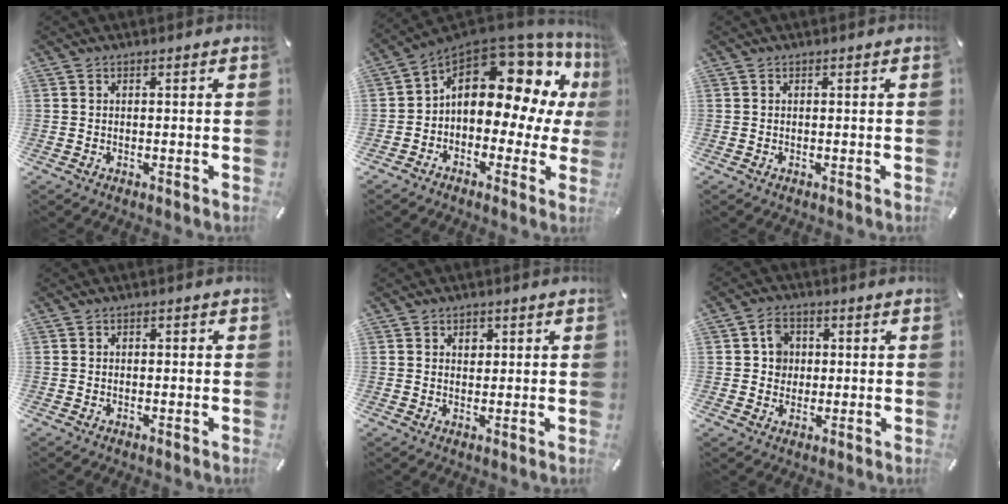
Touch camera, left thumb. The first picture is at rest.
{"total": 16.1, "force": [5.5, 9.8, 11.5], "torque": [-0.164, -0.049, 0.084]}
{"total": 0.0}
{"total": 0.6, "force": [-0.3, 0.4, 0.3], "torque": [-0.006, 0.001, -0.007]}
{"total": 2.0, "force": [0.7, 1.6, 0.8], "torque": [0.006, -0.005, 0.007]}
{"total": 5.4, "force": [0.9, 5.0, 1.9], "torque": [-0.024, 0.002, 0.013]}